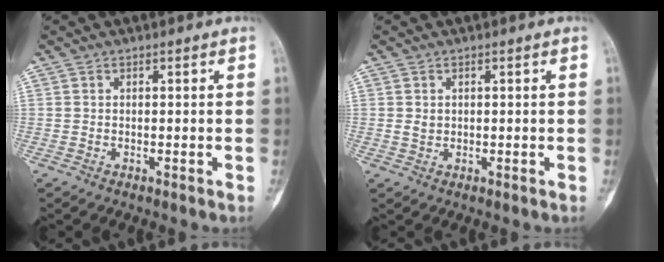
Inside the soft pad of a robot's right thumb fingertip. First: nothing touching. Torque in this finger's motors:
{"motor_torque": [0.26, 0.09, 0.33, -0.05, 0.05]}